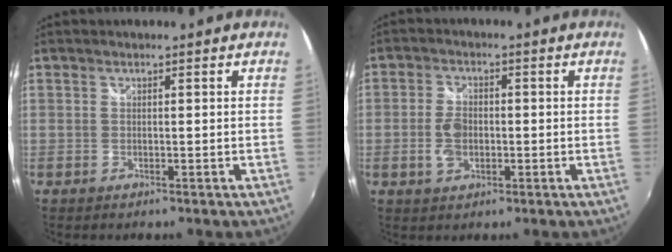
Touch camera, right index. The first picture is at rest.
{"total": 4.8, "force": [-1.1, 3.0, 3.6], "torque": [-0.076, 0.002, -0.018]}